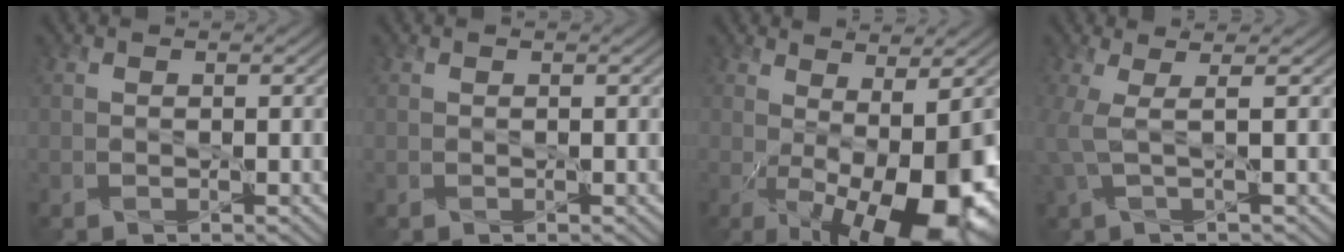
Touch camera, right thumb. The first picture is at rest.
{"total": 0.0}
{"total": 13.1, "force": [-2.8, 4.3, 12.1], "torque": [-0.181, -0.019, -0.023]}
{"total": 3.6, "force": [0.6, 0.6, 3.5], "torque": [-0.074, 0.010, 0.002]}